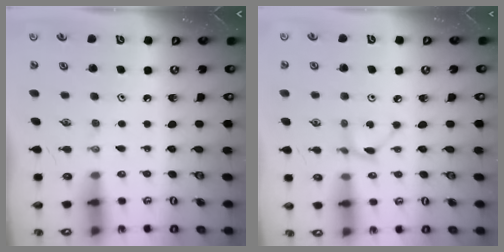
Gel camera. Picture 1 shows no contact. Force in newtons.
{"total": 2.7, "press": 2.6, "slide": 0.3}